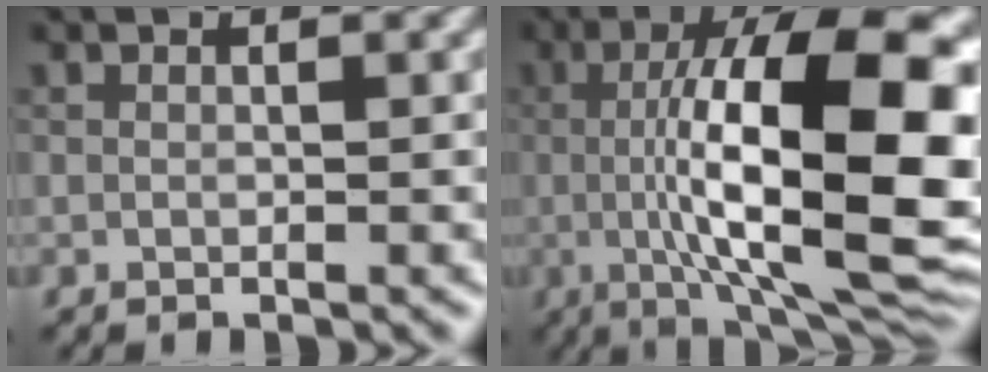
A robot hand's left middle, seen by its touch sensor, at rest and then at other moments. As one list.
[{"total": 17.2, "force": [0.0, 5.3, 16.4], "torque": [-0.226, 0.022, -0.003]}]